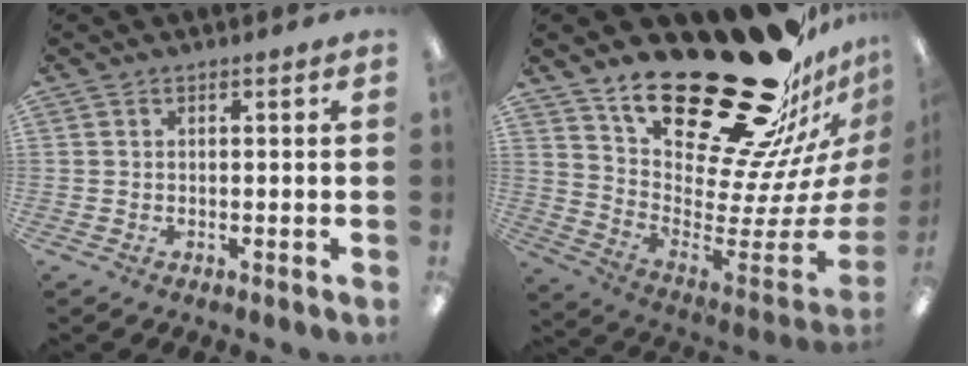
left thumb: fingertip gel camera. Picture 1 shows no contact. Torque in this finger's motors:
{"motor_torque": [0.67, 0.60, 1.48, -1.29, 0.39]}